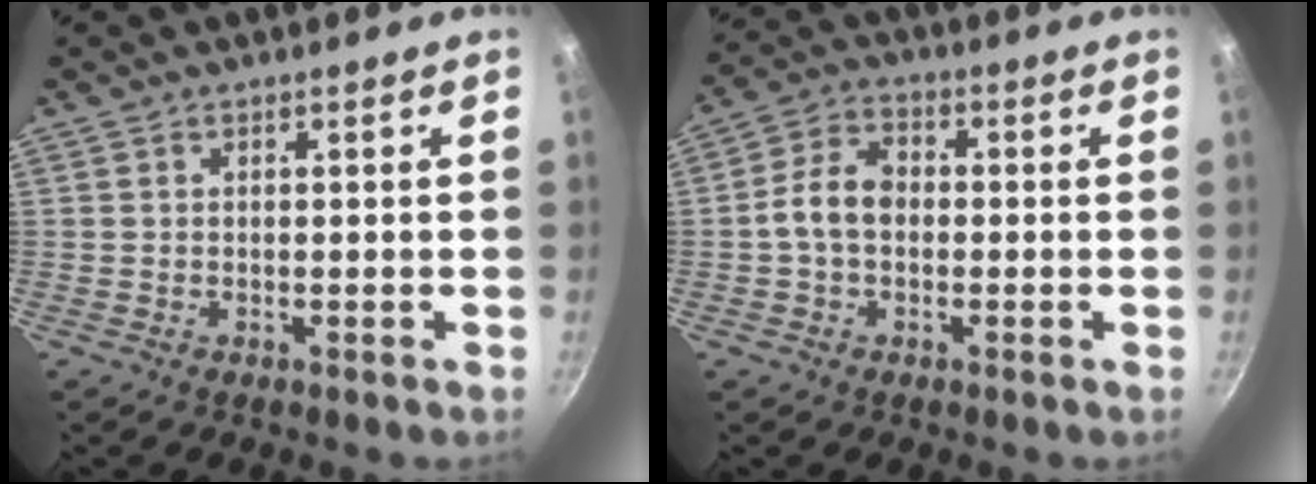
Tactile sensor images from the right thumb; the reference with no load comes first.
{"total": 7.0, "force": [-0.6, 5.0, 4.9], "torque": [-0.076, 0.026, -0.024]}